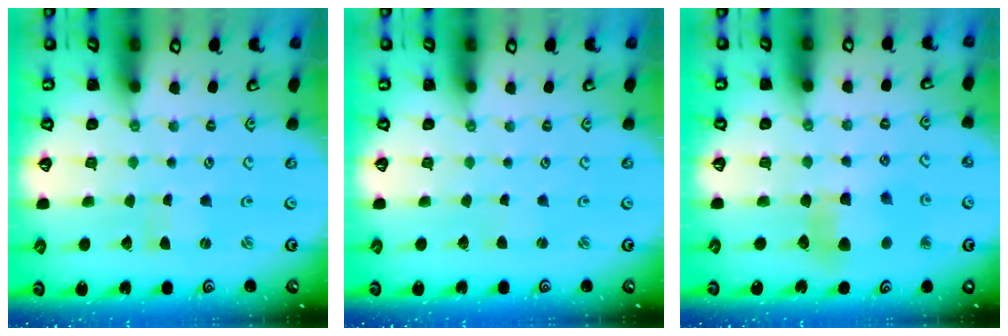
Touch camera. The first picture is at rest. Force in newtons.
{"total": 0.9, "press": 0.8, "slide": 0.1}
{"total": 6.8, "press": 6.7, "slide": 0.7}